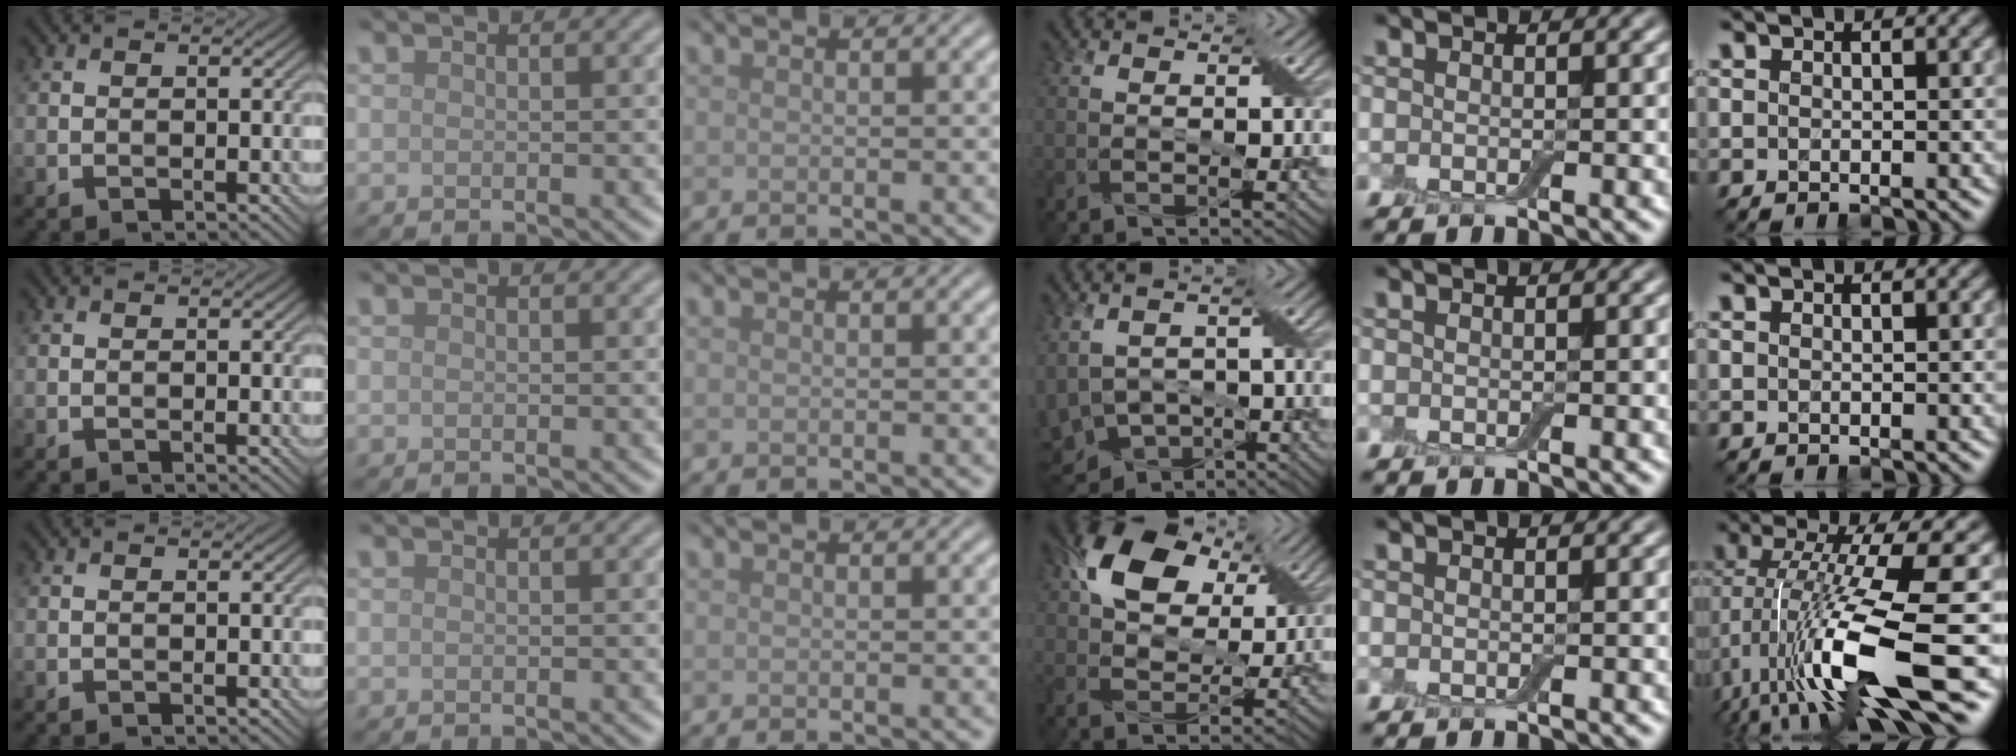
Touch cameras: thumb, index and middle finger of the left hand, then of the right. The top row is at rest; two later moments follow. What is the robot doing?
{"motion": "close", "object": "airpods case & airpods"}